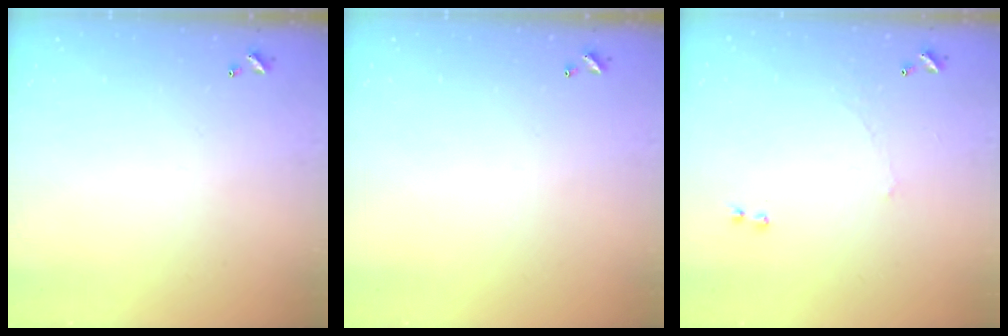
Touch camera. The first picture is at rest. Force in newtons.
{"total": 0.0}
{"total": 0.7, "press": 0.0, "slide": 0.7}